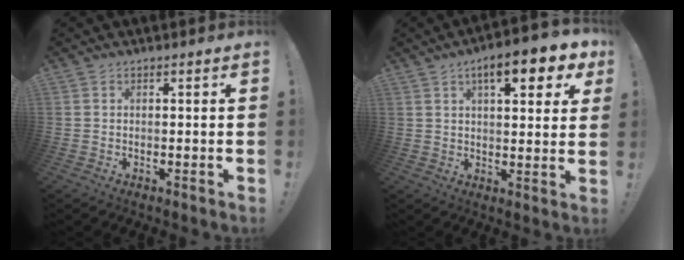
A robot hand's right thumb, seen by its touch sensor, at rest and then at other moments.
{"total": 11.1, "force": [5.4, 3.3, 9.1], "torque": [-0.121, -0.019, 0.082]}